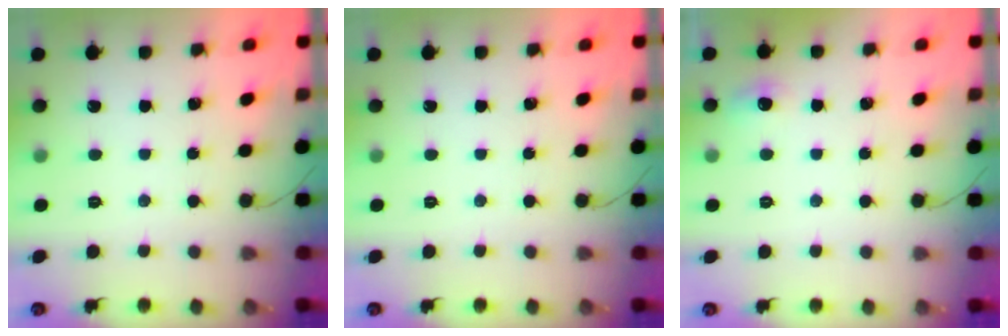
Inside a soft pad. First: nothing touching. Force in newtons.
{"total": 0.0}
{"total": 4.8, "press": 4.5, "slide": 1.8}